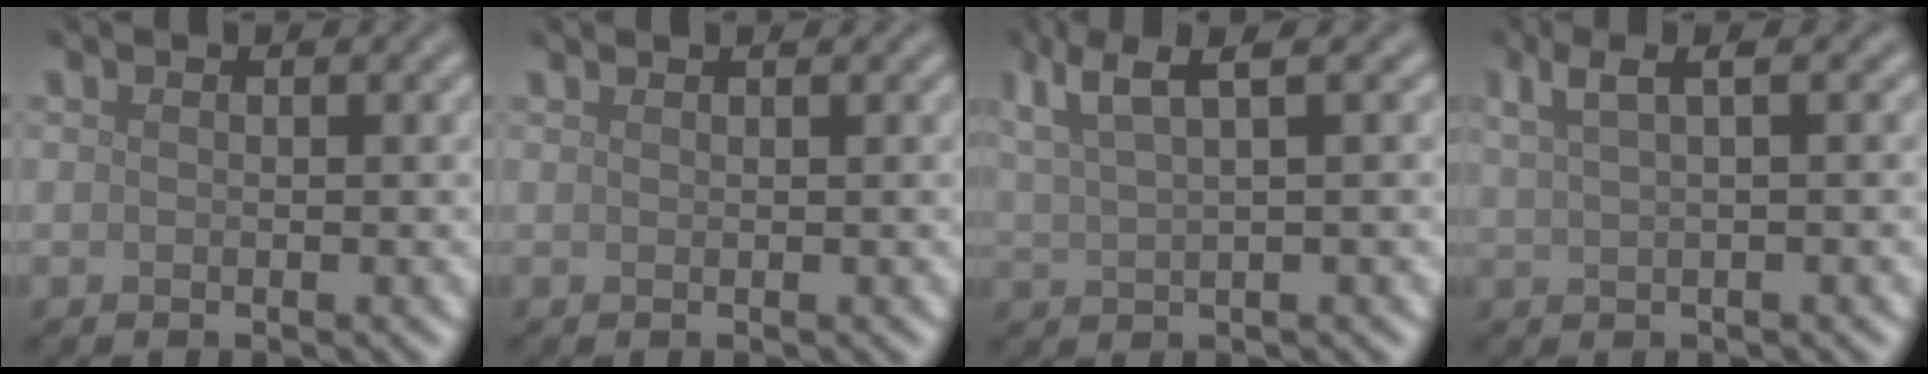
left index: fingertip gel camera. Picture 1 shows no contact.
{"total": 0.6, "force": [0.5, 0.0, 0.2], "torque": [-0.003, -0.001, 0.006]}
{"total": 5.2, "force": [3.3, 1.2, 3.9], "torque": [-0.069, 0.018, 0.062]}
{"total": 3.4, "force": [1.9, 0.9, 2.7], "torque": [-0.039, 0.012, 0.034]}